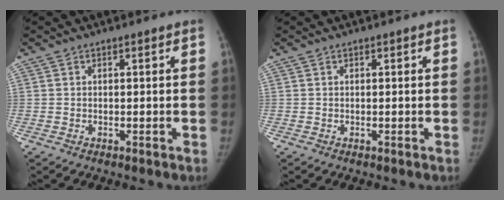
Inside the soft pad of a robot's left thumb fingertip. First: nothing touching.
{"total": 0.0}